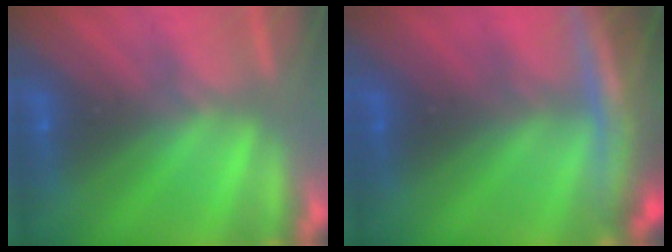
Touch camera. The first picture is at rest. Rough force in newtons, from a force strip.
{"total": 7.7}